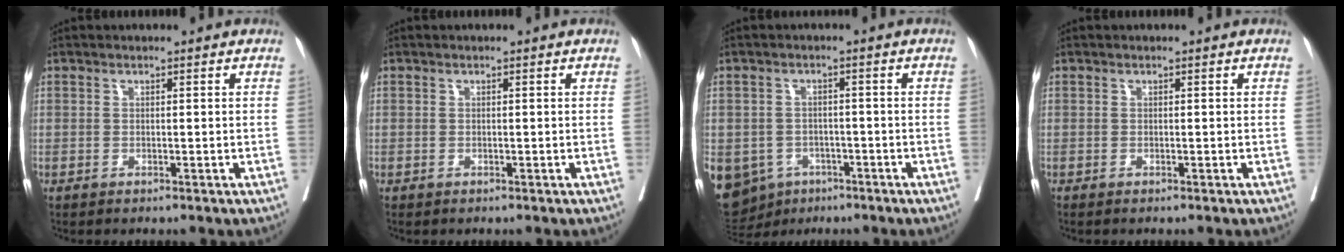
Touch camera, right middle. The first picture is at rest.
{"total": 0.0}
{"total": 14.3, "force": [-6.8, 11.6, 4.9], "torque": [-0.147, 0.001, -0.087]}
{"total": 0.0}